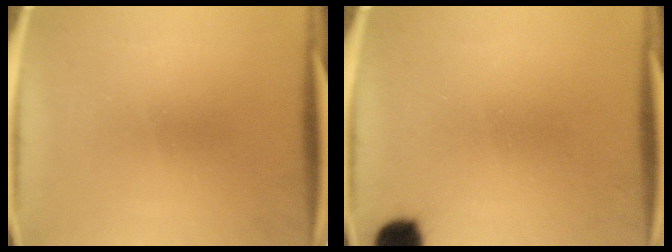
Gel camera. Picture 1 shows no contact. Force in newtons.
{"total": 5.8}